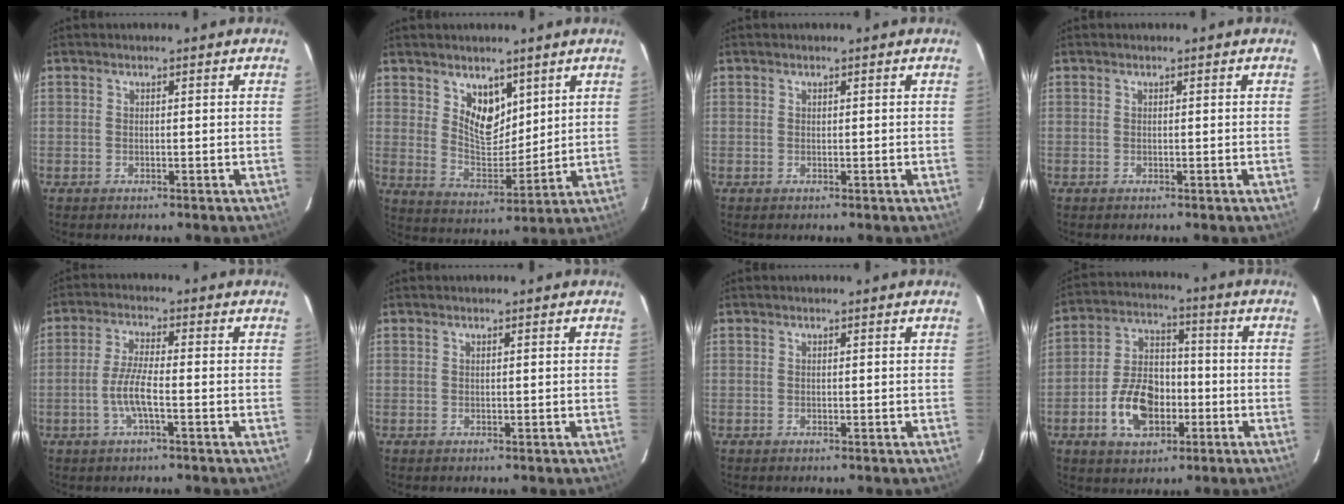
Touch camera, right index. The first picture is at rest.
{"total": 8.4, "force": [4.7, 4.9, 4.9], "torque": [-0.074, -0.006, 0.093]}
{"total": 0.0}
{"total": 0.0}
{"total": 5.6, "force": [-2.0, 0.6, 5.2], "torque": [-0.109, 0.000, -0.039]}
{"total": 0.0}
{"total": 0.0}
{"total": 12.0, "force": [-4.4, 7.6, 8.3], "torque": [-0.167, 0.019, -0.068]}